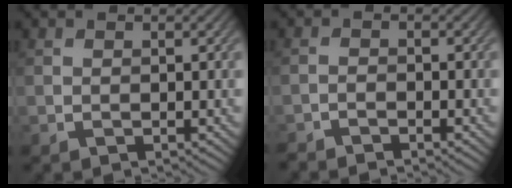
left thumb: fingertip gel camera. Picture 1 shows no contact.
{"total": 1.9, "force": [-1.9, 0.0, 0.2], "torque": [-0.005, -0.003, -0.042]}